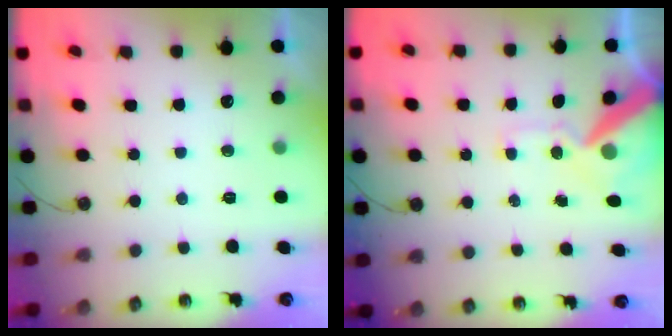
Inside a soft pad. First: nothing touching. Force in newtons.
{"total": 13.1, "press": 13.0, "slide": 1.8}